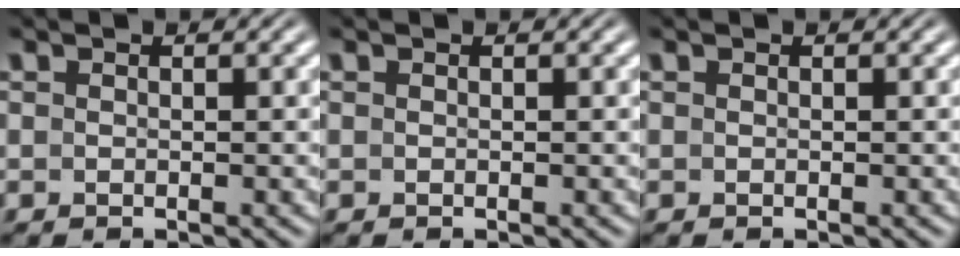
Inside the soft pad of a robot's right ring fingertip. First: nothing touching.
{"total": 0.0}
{"total": 0.0}